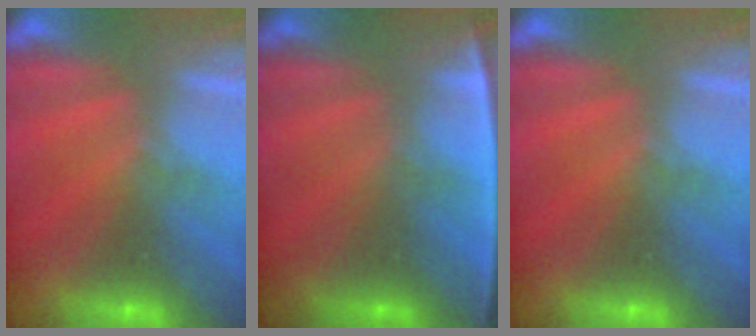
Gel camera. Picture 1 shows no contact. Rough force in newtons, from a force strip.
{"total": 2.4}
{"total": 0.0}